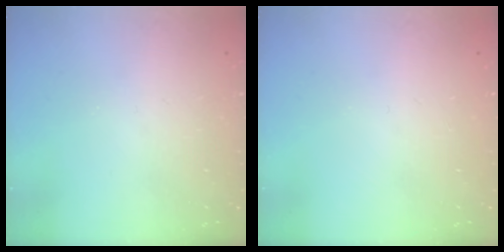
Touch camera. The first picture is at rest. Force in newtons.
{"total": 0.0}